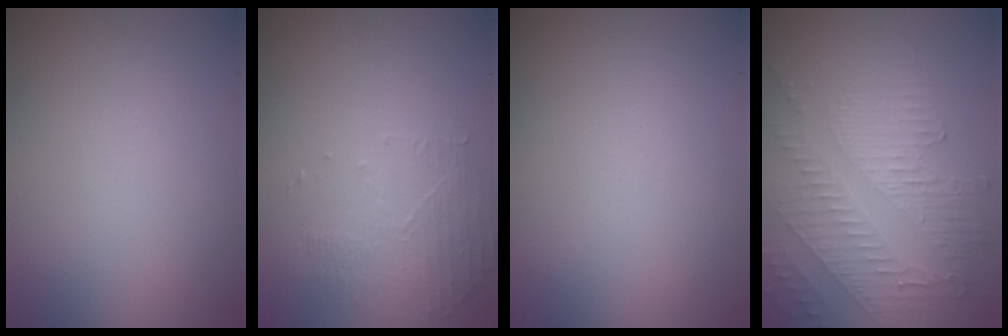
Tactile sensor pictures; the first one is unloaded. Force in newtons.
{"total": 1.7, "press": 0.9, "slide": 1.4}
{"total": 0.0}
{"total": 5.3, "press": 3.5, "slide": 3.9}